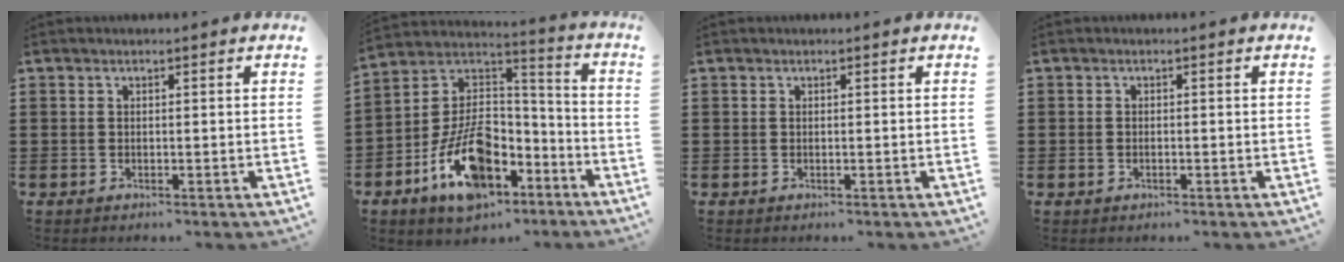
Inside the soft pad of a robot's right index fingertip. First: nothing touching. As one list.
[{"total": 13.4, "force": [-7.0, 7.4, 8.7], "torque": [-0.187, 0.023, -0.133]}, {"total": 0.0}, {"total": 0.9, "force": [-0.3, 0.5, 0.6], "torque": [-0.014, -0.001, -0.006]}]